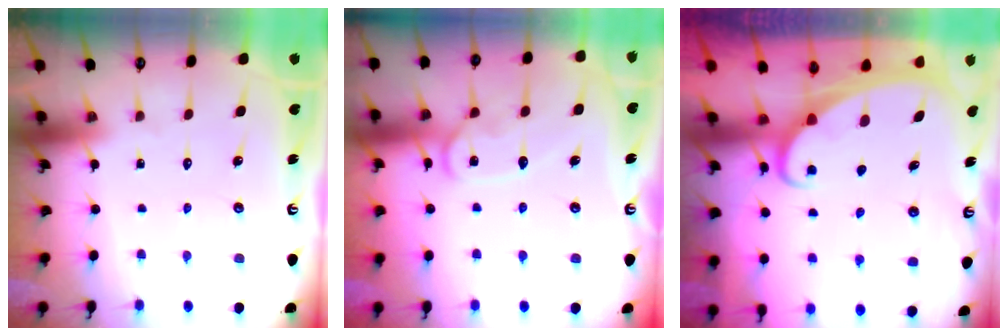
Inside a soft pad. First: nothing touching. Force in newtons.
{"total": 12.1, "press": 12.1, "slide": 1.0}
{"total": 2.0, "press": 2.0, "slide": 0.1}